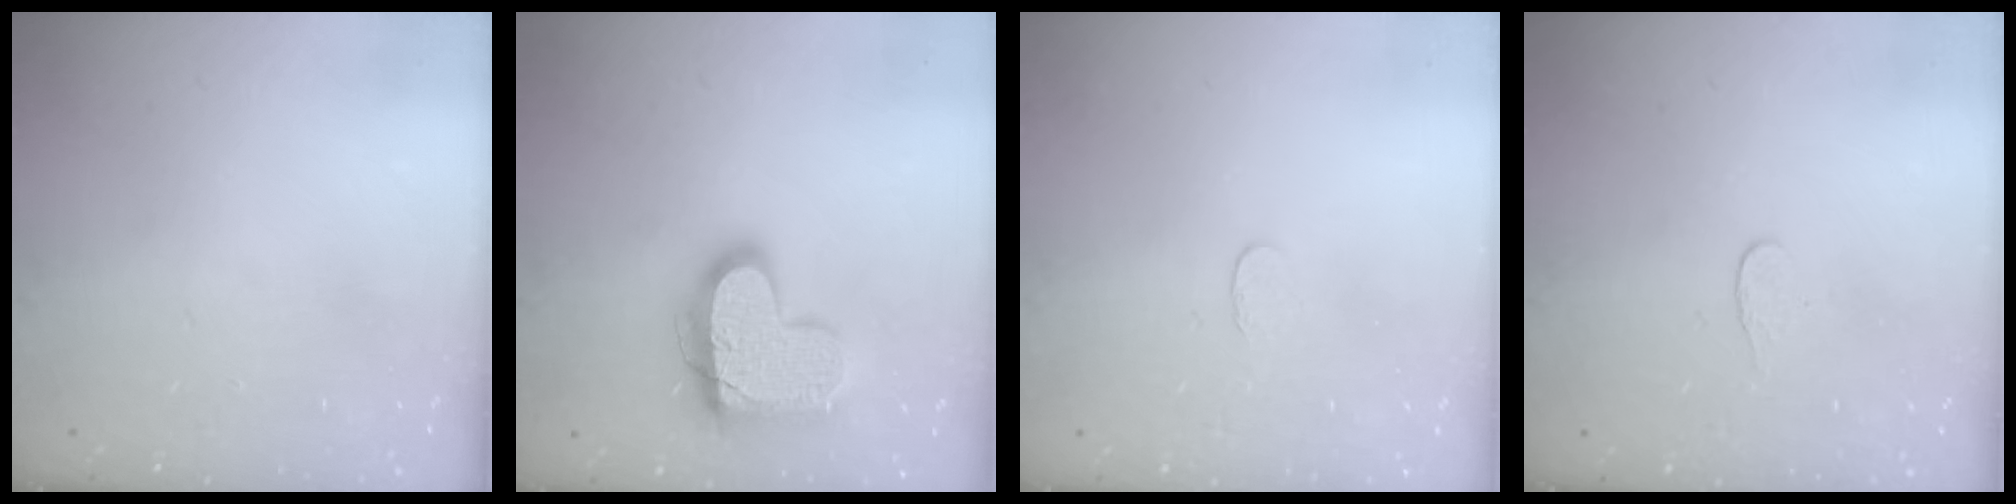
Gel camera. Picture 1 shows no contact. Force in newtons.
{"total": 17.3, "press": 17.3, "slide": 1.2}
{"total": 2.6, "press": 2.6, "slide": 0.2}
{"total": 3.4, "press": 3.4, "slide": 0.4}